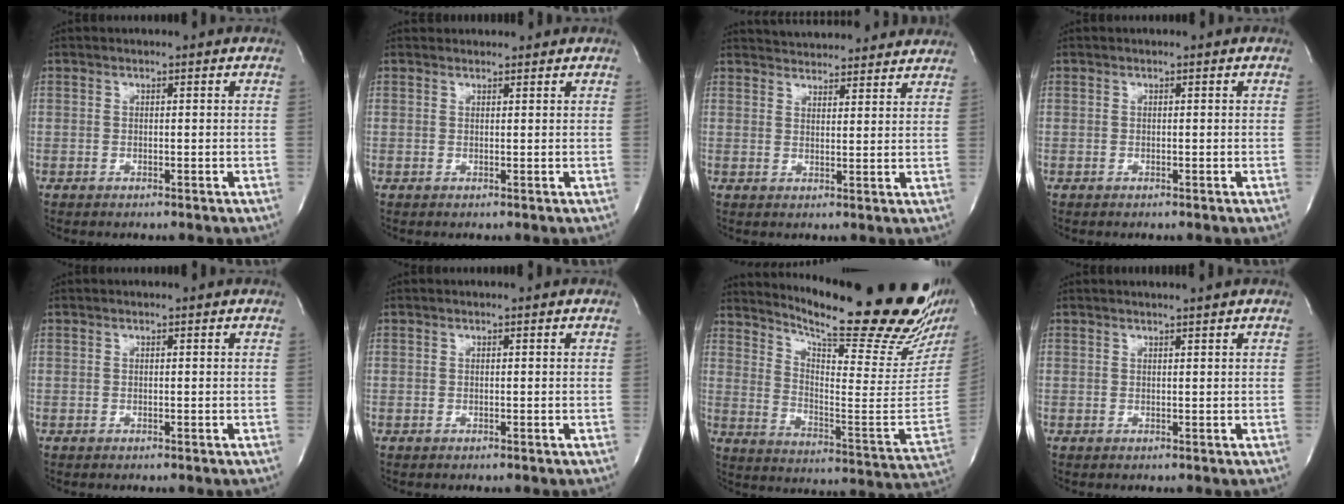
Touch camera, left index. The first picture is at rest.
{"total": 2.2, "force": [2.1, 0.6, 0.1], "torque": [-0.004, 0.018, 0.029]}
{"total": 14.4, "force": [13.6, 2.7, 3.8], "torque": [-0.050, 0.024, 0.176]}
{"total": 0.0}
{"total": 0.0}
{"total": 0.0}
{"total": 27.9, "force": [23.4, 2.0, 15.1], "torque": [-0.242, -0.103, 0.307]}
{"total": 1.6, "force": [1.5, -0.5, 0.5], "torque": [-0.006, -0.001, 0.026]}